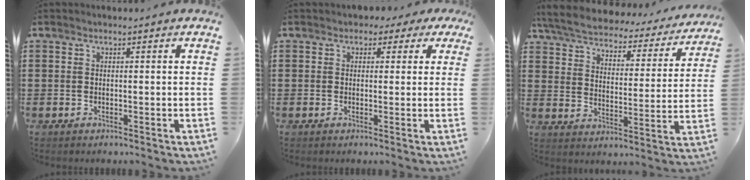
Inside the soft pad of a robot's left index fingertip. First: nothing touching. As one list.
[{"total": 1.7, "force": [0.4, 1.4, 0.8], "torque": [-0.015, 0.005, 0.003]}, {"total": 5.4, "force": [5.3, 0.6, 1.2], "torque": [-0.051, -0.034, 0.088]}]